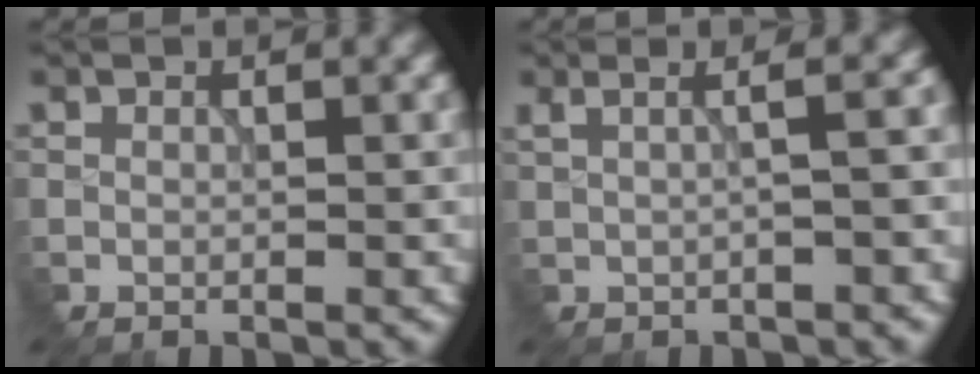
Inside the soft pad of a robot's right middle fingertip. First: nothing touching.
{"total": 4.4, "force": [0.9, 2.0, 3.8], "torque": [-0.027, 0.030, -0.005]}